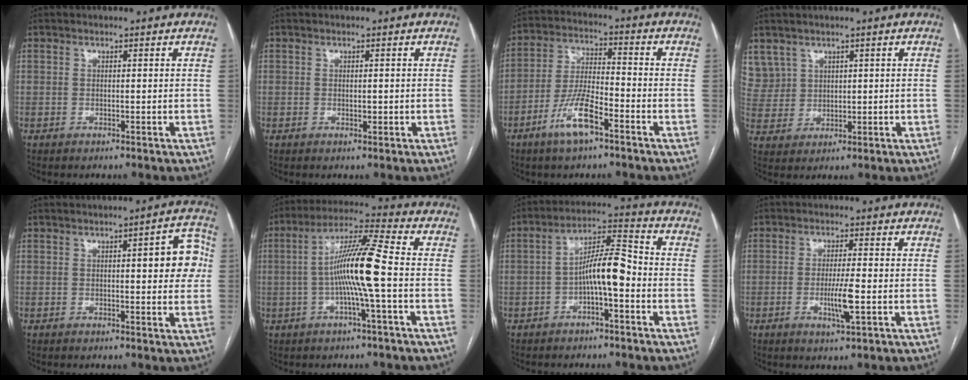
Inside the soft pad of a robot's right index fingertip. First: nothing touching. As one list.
[{"total": 1.0, "force": [-0.1, 0.5, 0.8], "torque": [-0.011, -0.002, 0.001]}, {"total": 9.0, "force": [-5.1, 2.4, 7.0], "torque": [-0.147, 0.002, -0.096]}, {"total": 7.0, "force": [4.1, 5.6, 0.7], "torque": [-0.026, 0.019, 0.100]}, {"total": 7.2, "force": [1.0, 1.9, 6.8], "torque": [-0.075, 0.017, 0.008]}, {"total": 11.0, "force": [-1.3, -0.6, 10.9], "torque": [-0.202, 0.015, -0.031]}, {"total": 8.1, "force": [-2.1, 1.7, 7.6], "torque": [-0.135, 0.028, -0.037]}, {"total": 5.0, "force": [-1.3, 0.1, 4.8], "torque": [-0.094, -0.010, -0.022]}]